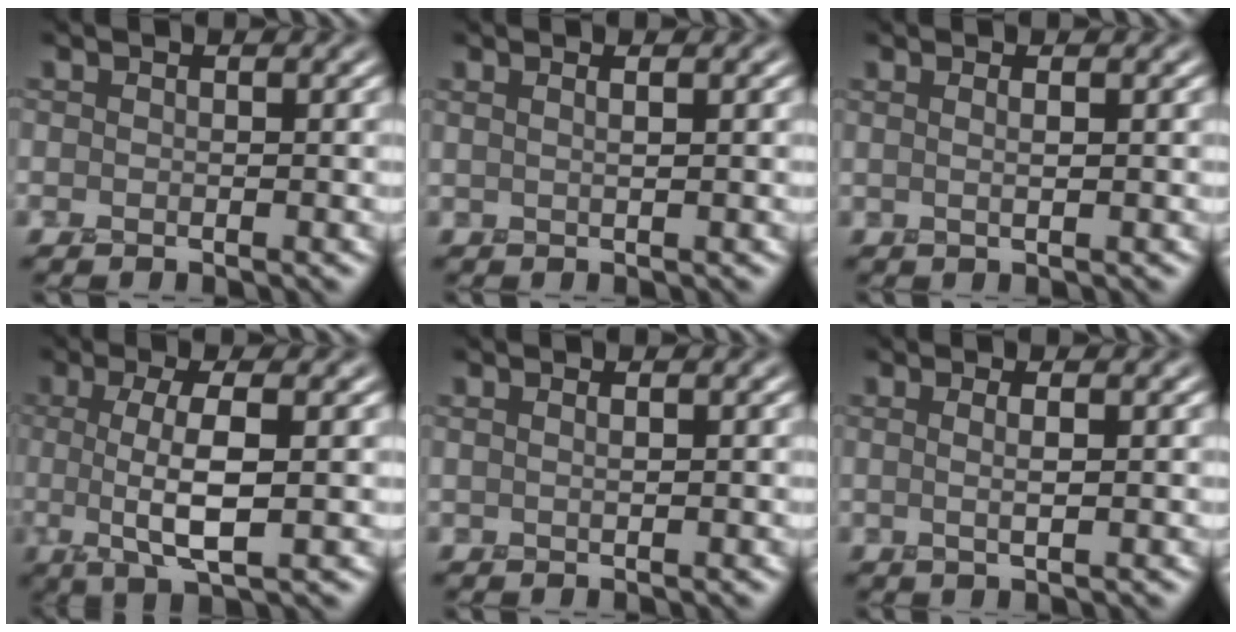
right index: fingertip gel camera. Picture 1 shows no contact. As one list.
[{"total": 1.1, "force": [0.8, 0.4, 0.6], "torque": [0.006, 0.006, 0.000]}, {"total": 1.1, "force": [0.6, 0.3, 0.9], "torque": [-0.004, 0.003, 0.000]}, {"total": 4.9, "force": [0.2, 1.4, 4.7], "torque": [-0.083, 0.005, 0.005]}, {"total": 0.7, "force": [0.7, 0.2, 0.3], "torque": [0.006, 0.003, 0.005]}, {"total": 1.5, "force": [0.5, 0.4, 1.4], "torque": [-0.017, 0.004, 0.005]}]